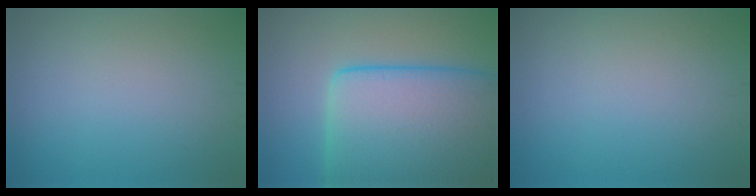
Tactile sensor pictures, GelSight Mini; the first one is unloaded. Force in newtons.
{"total": 14.6, "press": 14.6, "slide": 0.1}
{"total": 0.0}